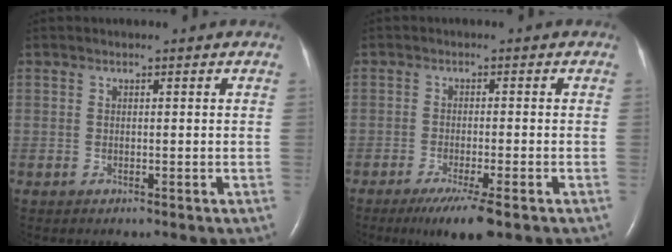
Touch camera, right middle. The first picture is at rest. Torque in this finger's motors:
{"motor_torque": [0.80, -0.73, 0.11, 0.04]}